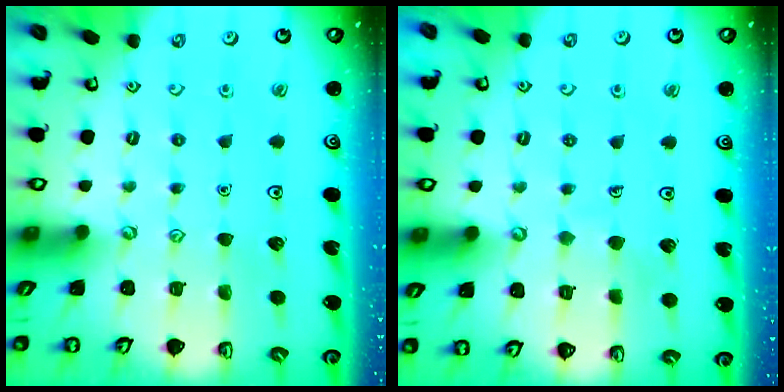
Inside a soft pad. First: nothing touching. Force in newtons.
{"total": 3.8, "press": 3.8, "slide": 0.3}